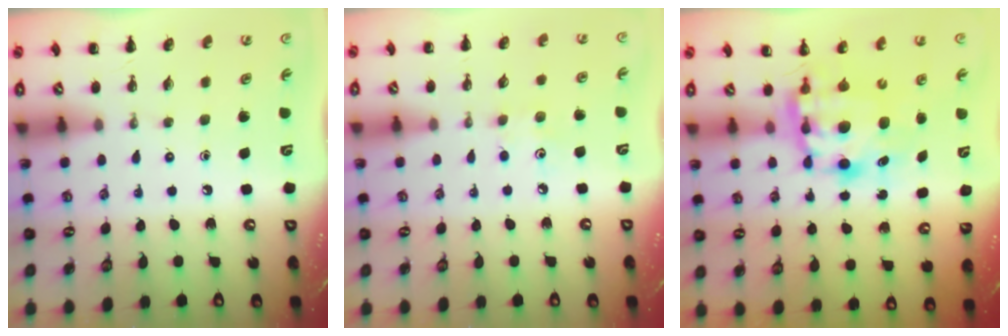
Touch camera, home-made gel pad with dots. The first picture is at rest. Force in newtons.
{"total": 4.4, "press": 4.2, "slide": 1.1}
{"total": 7.8, "press": 7.7, "slide": 1.6}